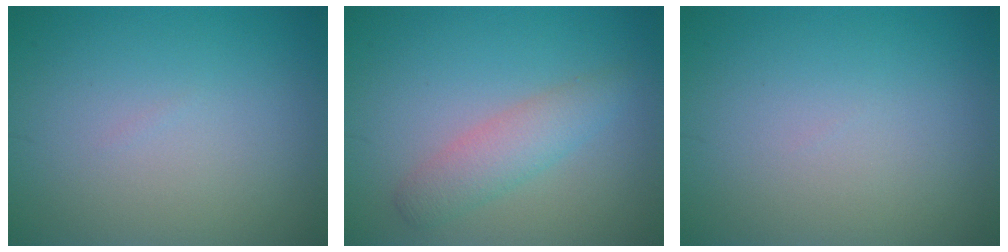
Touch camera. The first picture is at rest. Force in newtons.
{"total": 2.9, "press": 2.9, "slide": 0.1}
{"total": 0.0}